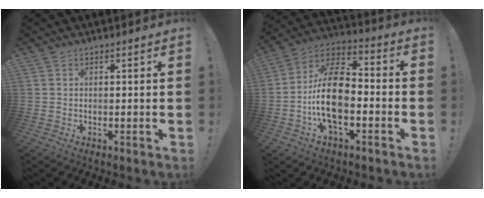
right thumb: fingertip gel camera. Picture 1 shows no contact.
{"total": 17.7, "force": [-3.9, 10.0, 14.1], "torque": [-0.269, 0.027, -0.060]}